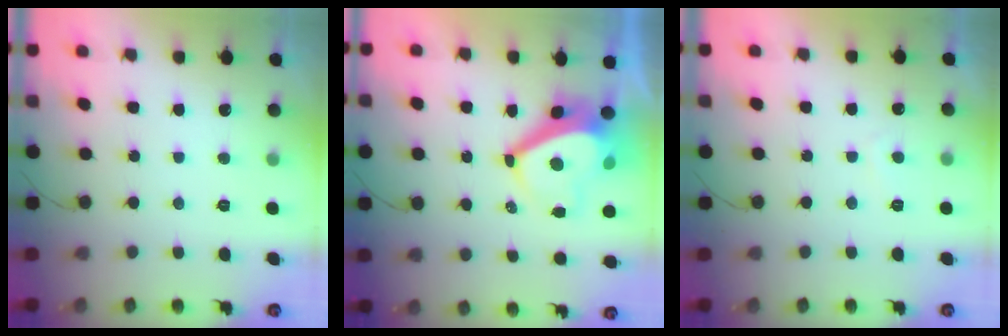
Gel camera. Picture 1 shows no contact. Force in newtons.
{"total": 6.7, "press": 6.6, "slide": 0.9}
{"total": 0.7, "press": 0.5, "slide": 0.5}